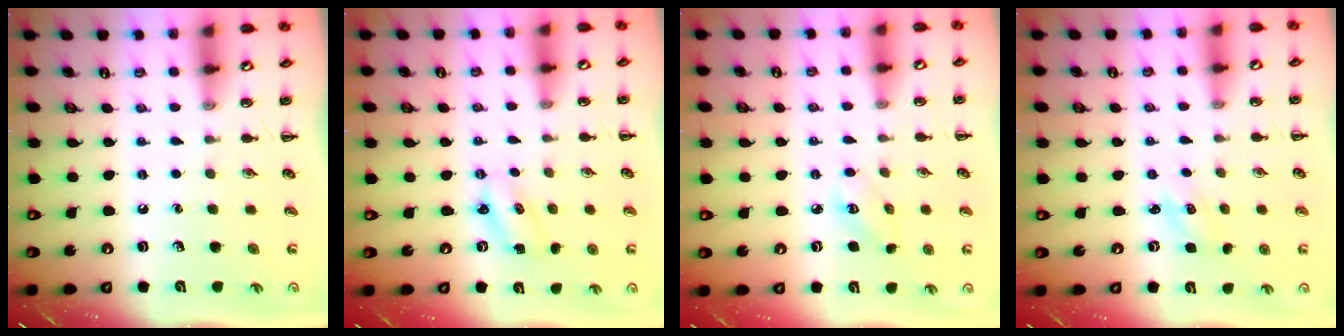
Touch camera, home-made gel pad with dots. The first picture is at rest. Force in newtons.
{"total": 2.4, "press": 2.3, "slide": 0.6}
{"total": 3.2, "press": 3.1, "slide": 0.8}
{"total": 1.8, "press": 1.7, "slide": 0.5}